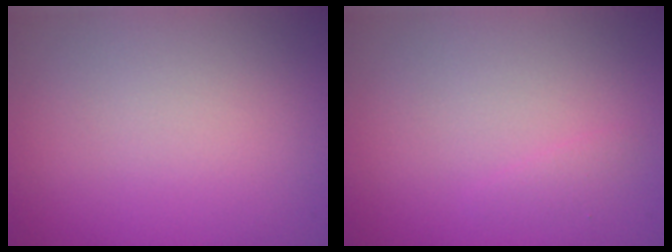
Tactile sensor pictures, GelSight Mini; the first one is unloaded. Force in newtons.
{"total": 0.6, "press": 0.6, "slide": 0.0}